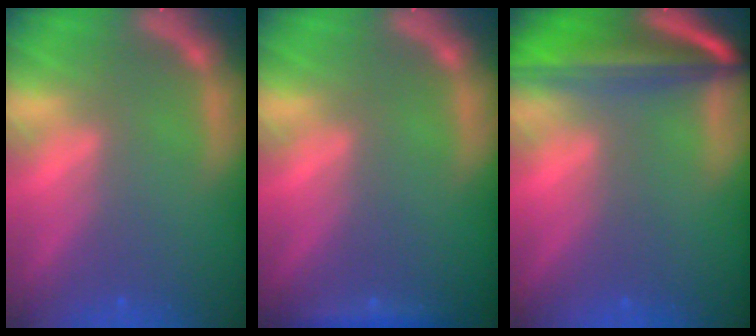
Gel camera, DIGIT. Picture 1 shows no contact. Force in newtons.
{"total": 1.4}
{"total": 10.1}